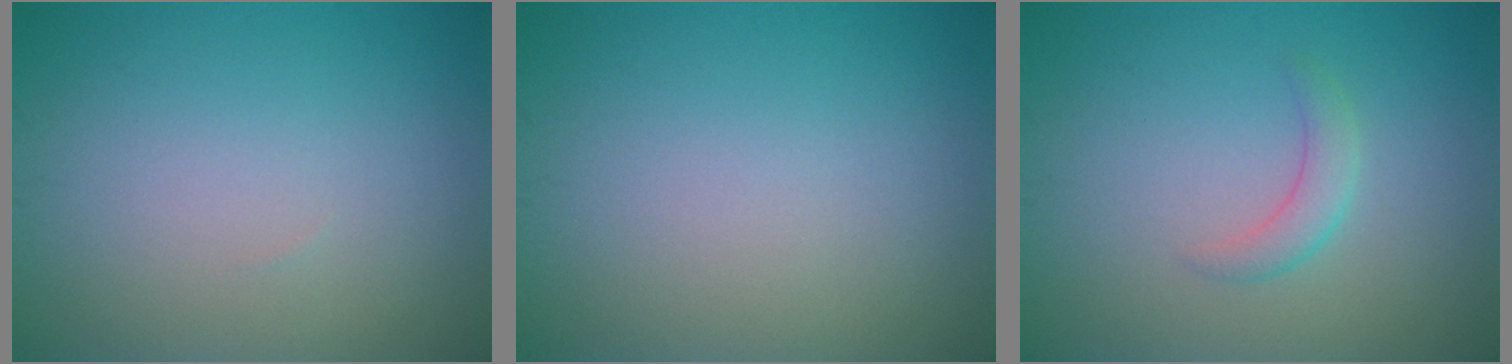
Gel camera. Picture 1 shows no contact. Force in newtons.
{"total": 0.0}
{"total": 1.8, "press": 1.8, "slide": 0.0}